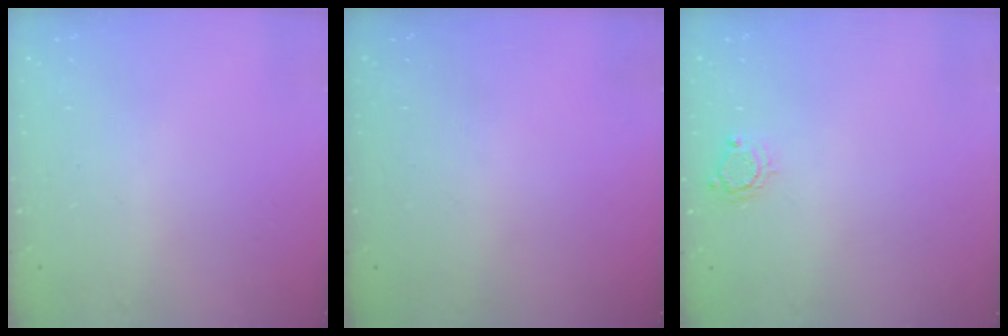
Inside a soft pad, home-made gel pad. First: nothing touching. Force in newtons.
{"total": 0.0}
{"total": 3.6, "press": 3.6, "slide": 0.4}